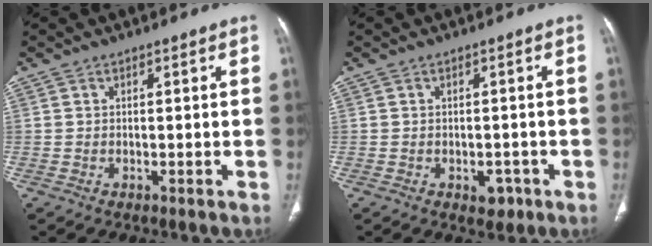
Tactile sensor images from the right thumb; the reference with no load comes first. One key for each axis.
{"total": 2.9, "fx": -1.3, "fy": 2.0, "fz": 1.7, "tx": -0.005, "ty": 0.004, "tz": -0.012}